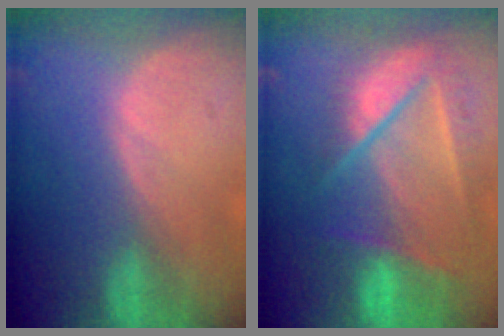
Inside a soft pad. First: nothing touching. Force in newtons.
{"total": 9.7, "press": 8.3, "slide": 5.1}